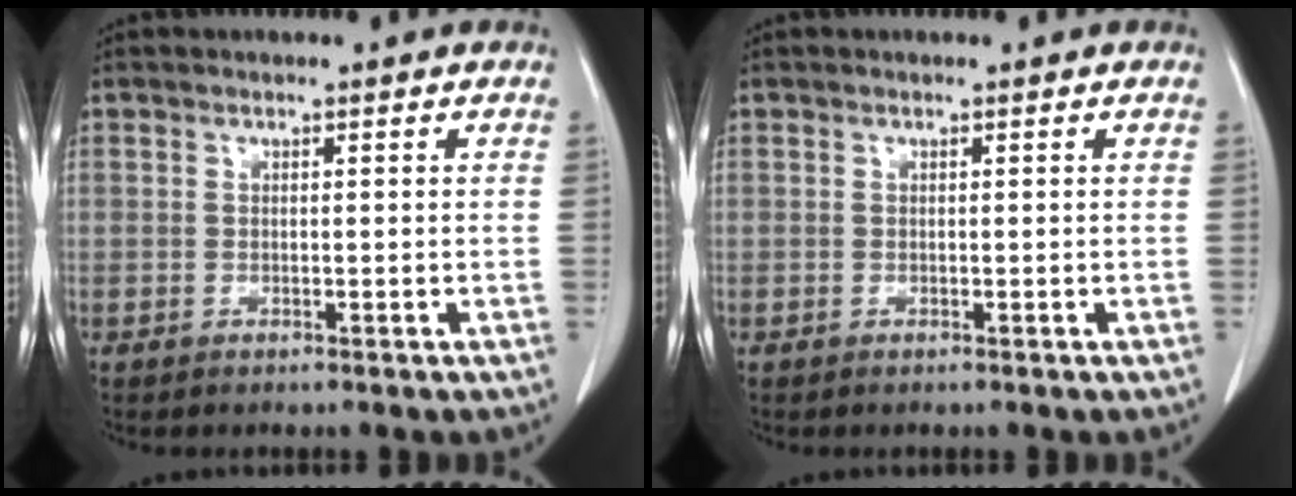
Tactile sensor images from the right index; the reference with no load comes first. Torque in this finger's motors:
{"motor_torque": [0.00, 0.00, 0.00, 0.00]}